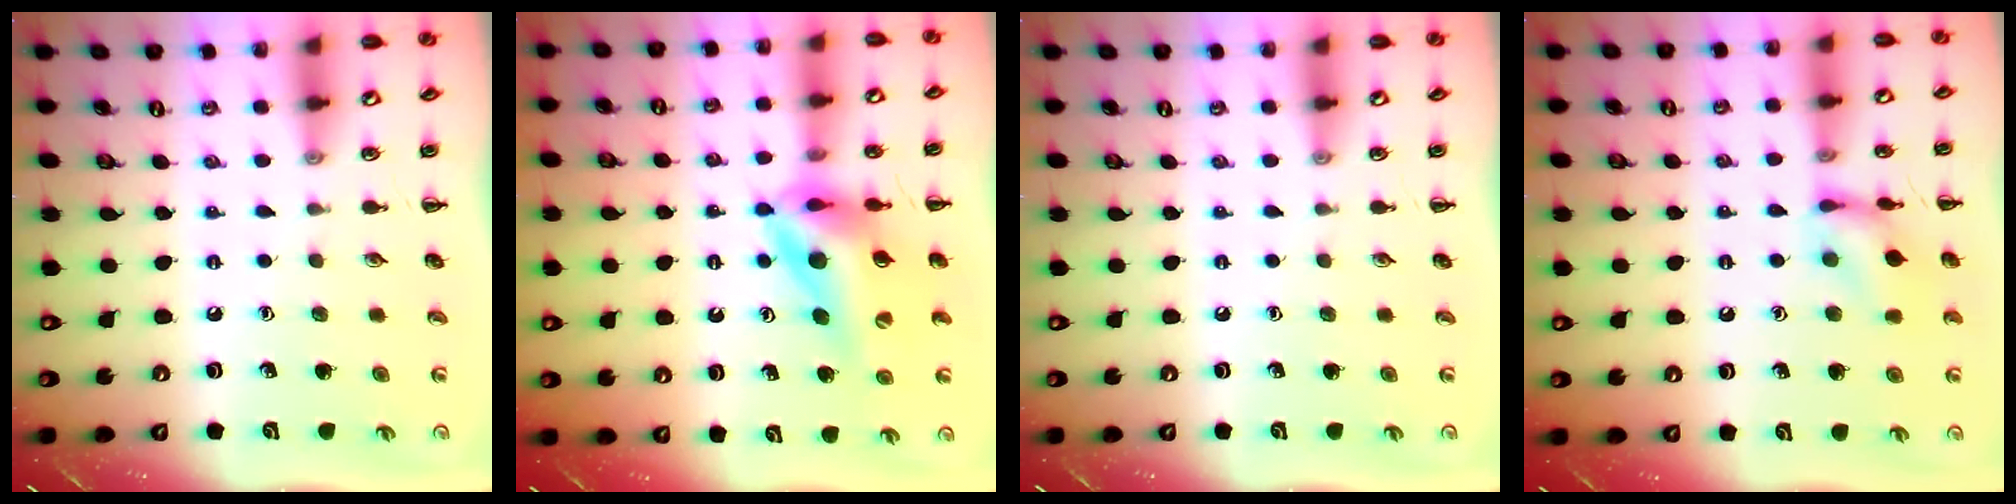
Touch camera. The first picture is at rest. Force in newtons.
{"total": 12.8, "press": 12.0, "slide": 4.2}
{"total": 0.0}
{"total": 11.5, "press": 11.4, "slide": 0.9}